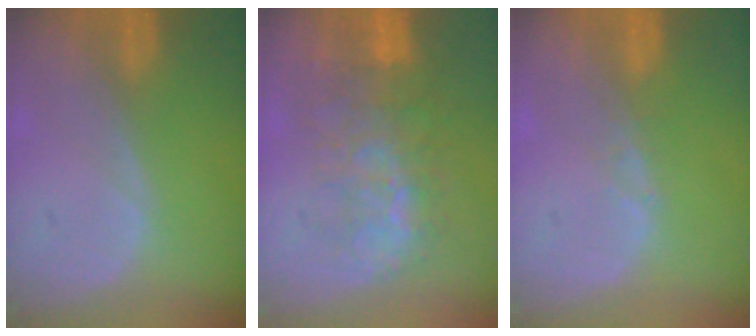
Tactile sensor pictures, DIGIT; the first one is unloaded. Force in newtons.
{"total": 9.9, "press": 8.5, "slide": 5.1}
{"total": 0.8, "press": 0.7, "slide": 0.1}